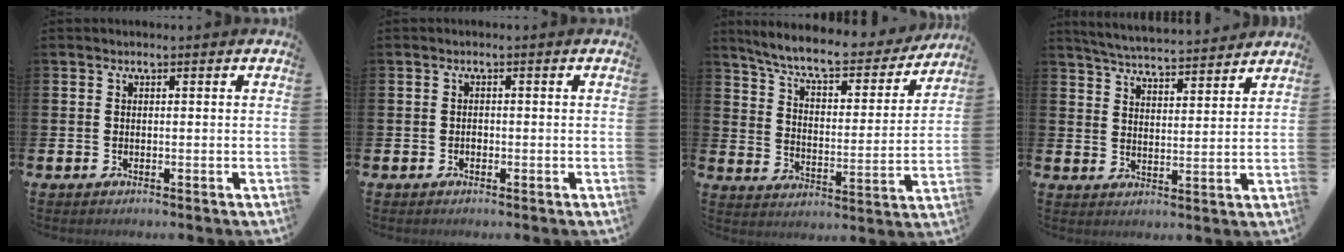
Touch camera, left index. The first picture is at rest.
{"total": 0.6, "force": [-0.3, 0.5, 0.2], "torque": [-0.008, 0.004, -0.007]}
{"total": 8.4, "force": [7.5, 1.5, 3.3], "torque": [-0.092, -0.051, 0.126]}
{"total": 5.4, "force": [5.4, 0.2, 0.6], "torque": [-0.032, -0.036, 0.095]}